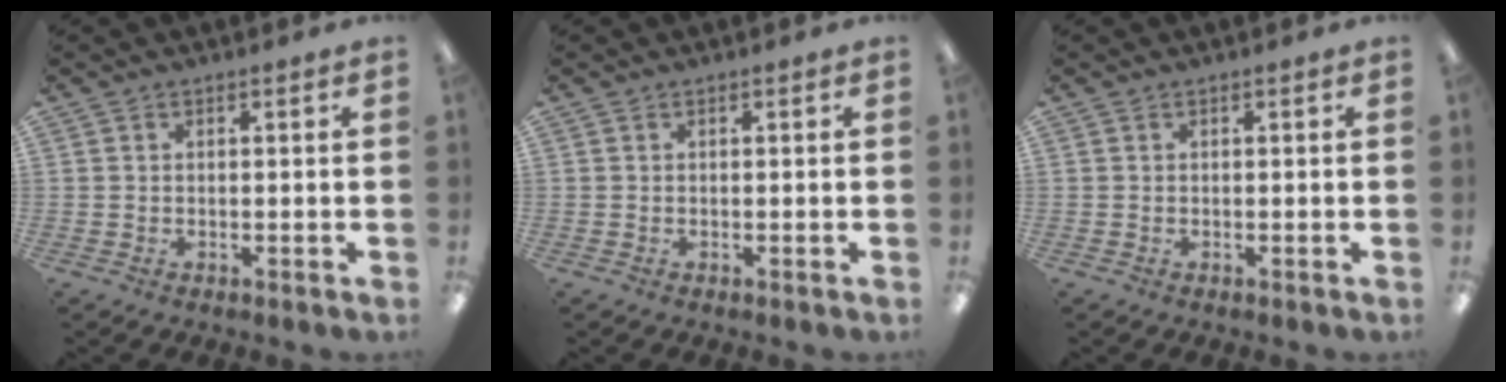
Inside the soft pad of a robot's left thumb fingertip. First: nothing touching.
{"total": 0.0}
{"total": 0.0}